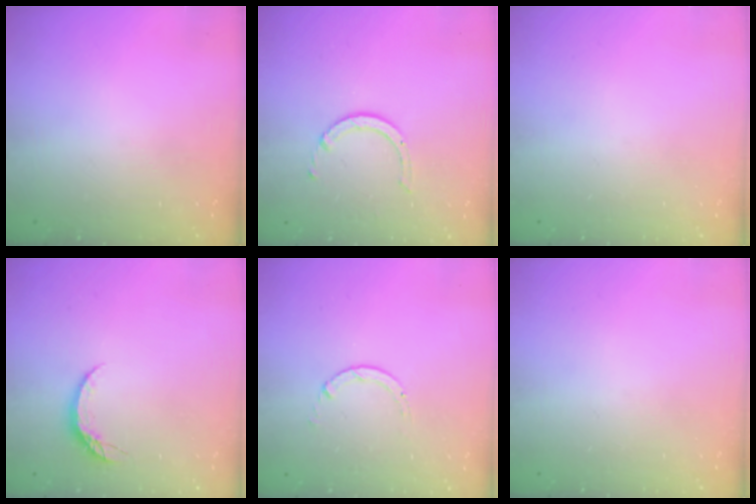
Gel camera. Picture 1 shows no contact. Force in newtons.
{"total": 2.5, "press": 2.4, "slide": 0.3}
{"total": 0.0}
{"total": 5.3, "press": 5.2, "slide": 0.6}
{"total": 0.6, "press": 0.5, "slide": 0.1}
{"total": 0.0}